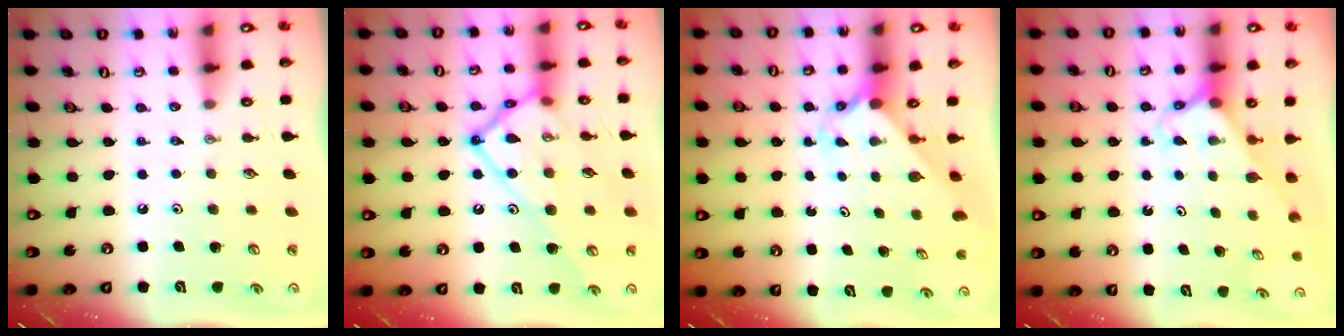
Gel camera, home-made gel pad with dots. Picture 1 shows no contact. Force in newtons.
{"total": 19.8, "press": 19.7, "slide": 2.5}
{"total": 2.2, "press": 2.2, "slide": 0.2}
{"total": 2.5, "press": 2.5, "slide": 0.2}